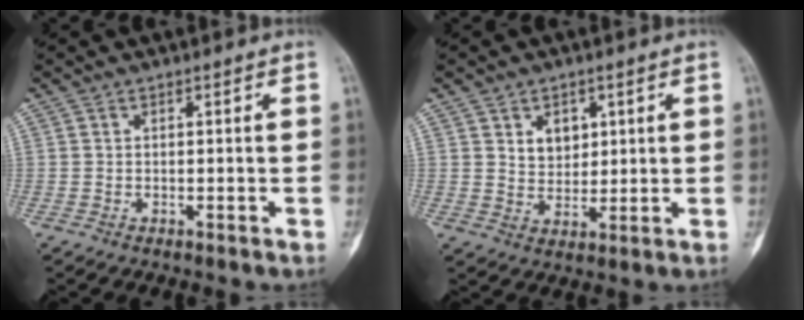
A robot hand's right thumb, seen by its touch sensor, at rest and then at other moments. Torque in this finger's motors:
{"motor_torque": [0.67, 0.88, 0.10, 0.10, -0.01]}